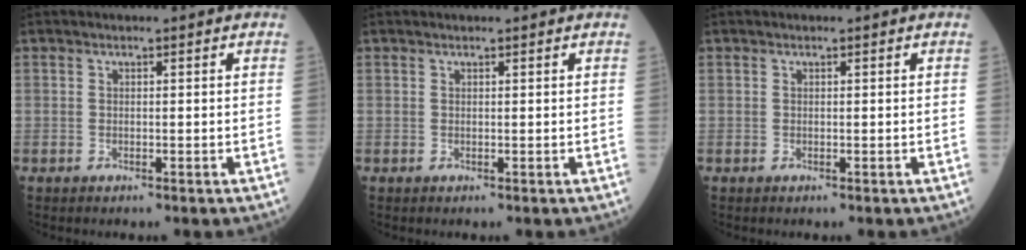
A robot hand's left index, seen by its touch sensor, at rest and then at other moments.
{"total": 0.9, "force": [0.9, 0.0, 0.3], "torque": [-0.007, 0.010, 0.013]}
{"total": 0.0}